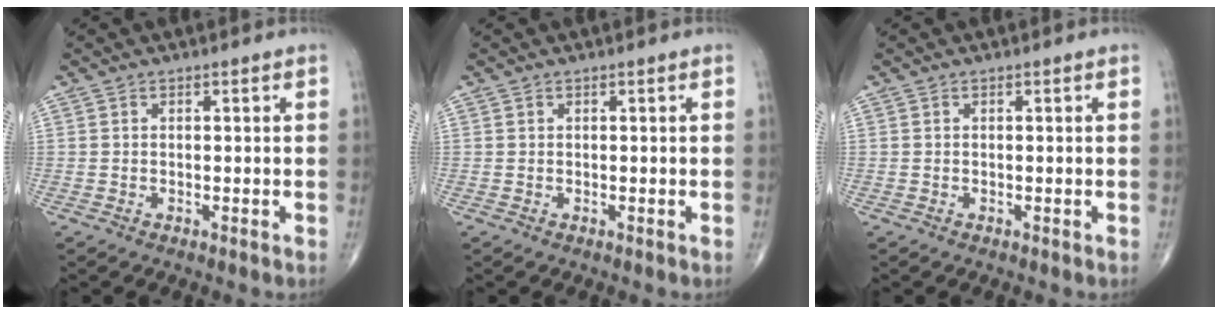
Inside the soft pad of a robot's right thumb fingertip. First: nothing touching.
{"total": 0.0}
{"total": 0.0}